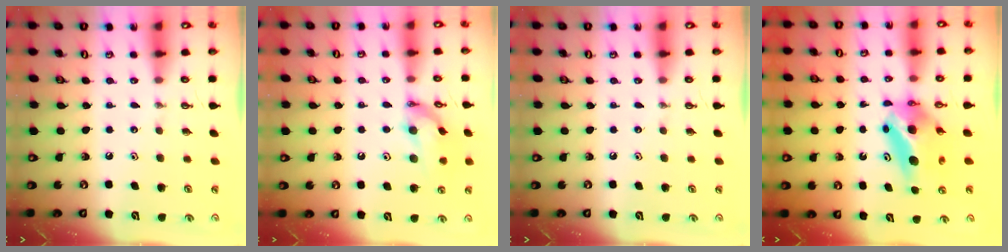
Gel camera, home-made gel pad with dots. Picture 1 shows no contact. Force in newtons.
{"total": 13.9, "press": 13.7, "slide": 1.8}
{"total": 0.0}
{"total": 7.8, "press": 7.4, "slide": 2.3}